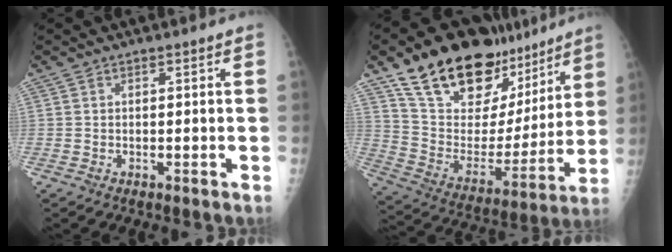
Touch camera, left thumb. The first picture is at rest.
{"total": 26.2, "force": [18.4, 13.5, 12.9], "torque": [-0.170, -0.065, 0.308]}